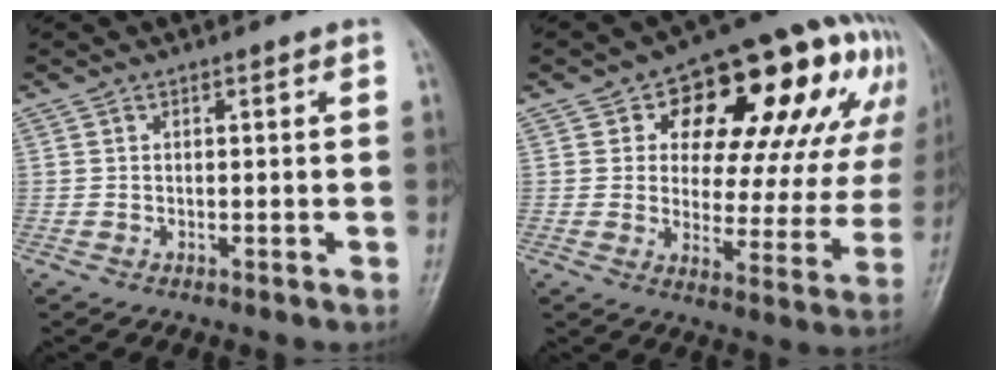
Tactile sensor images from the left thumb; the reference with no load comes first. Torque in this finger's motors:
{"motor_torque": [0.31, 1.38, 0.81, 0.20, 0.10]}